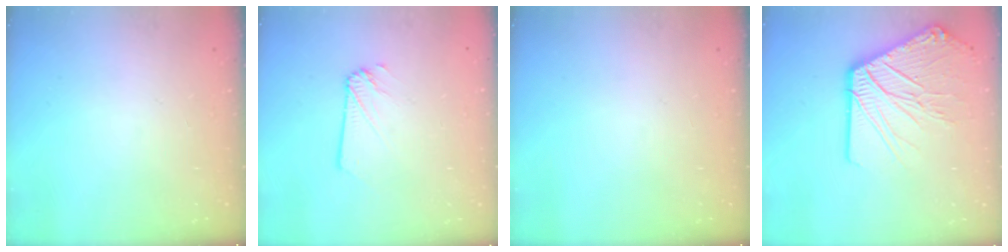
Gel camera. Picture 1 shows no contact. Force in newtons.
{"total": 1.8, "press": 1.8, "slide": 0.2}
{"total": 0.0}
{"total": 18.4, "press": 18.2, "slide": 2.8}